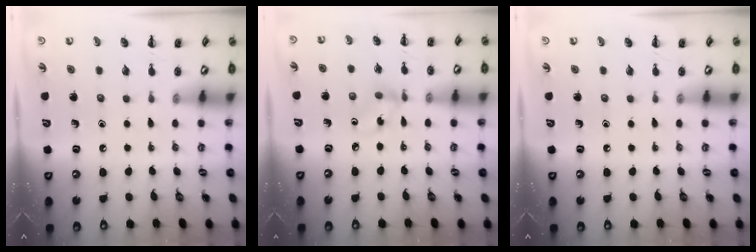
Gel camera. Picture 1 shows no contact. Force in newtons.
{"total": 3.9, "press": 3.7, "slide": 1.1}
{"total": 0.0}